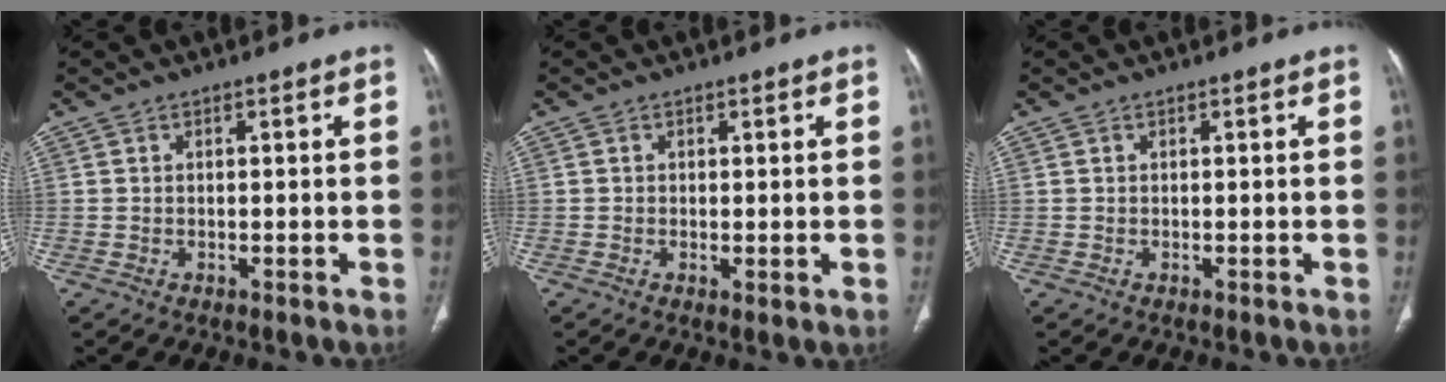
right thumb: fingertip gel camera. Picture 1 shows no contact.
{"total": 1.0, "force": [-0.1, 0.4, 1.0], "torque": [-0.020, -0.006, -0.002]}
{"total": 0.0}